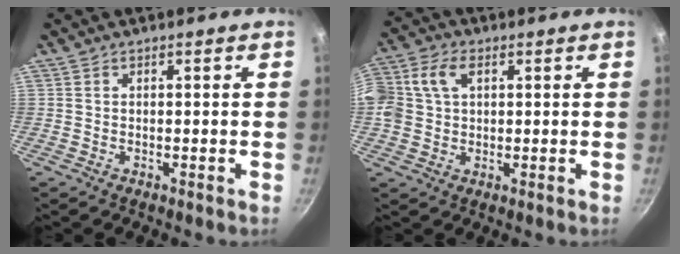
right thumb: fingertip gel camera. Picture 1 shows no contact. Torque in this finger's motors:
{"motor_torque": [0.61, 0.64, 0.17, -0.07, 0.14]}